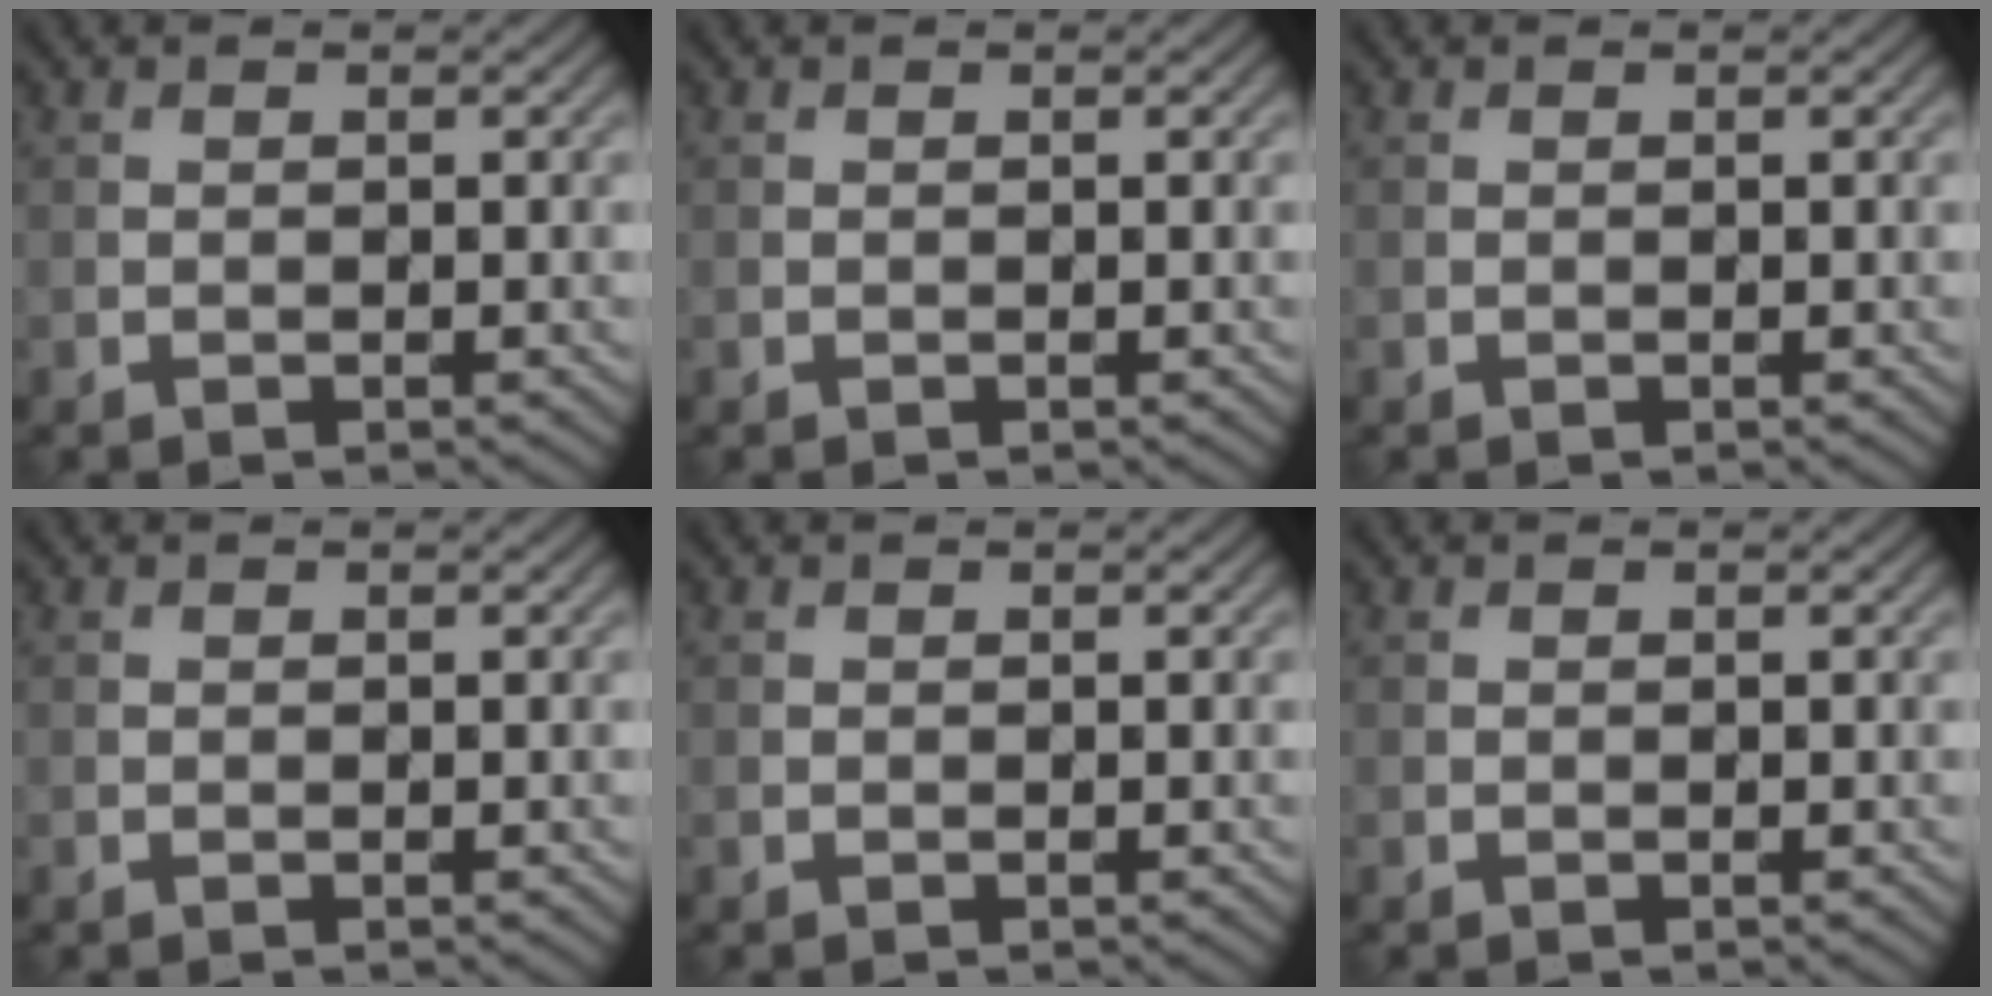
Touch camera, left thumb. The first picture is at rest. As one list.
[{"total": 0.0}, {"total": 0.0}, {"total": 0.0}, {"total": 0.0}, {"total": 0.0}]